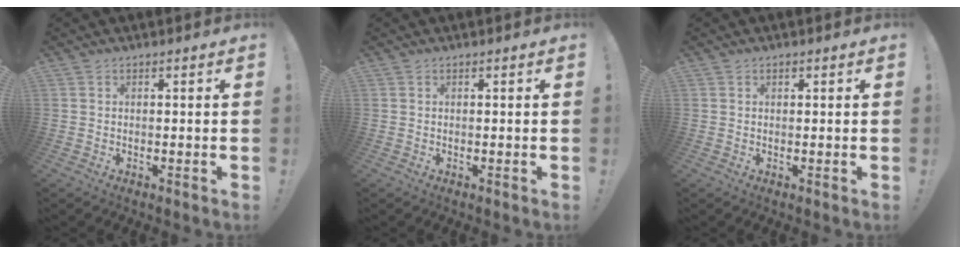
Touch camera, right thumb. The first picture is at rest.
{"total": 0.0}
{"total": 0.0}